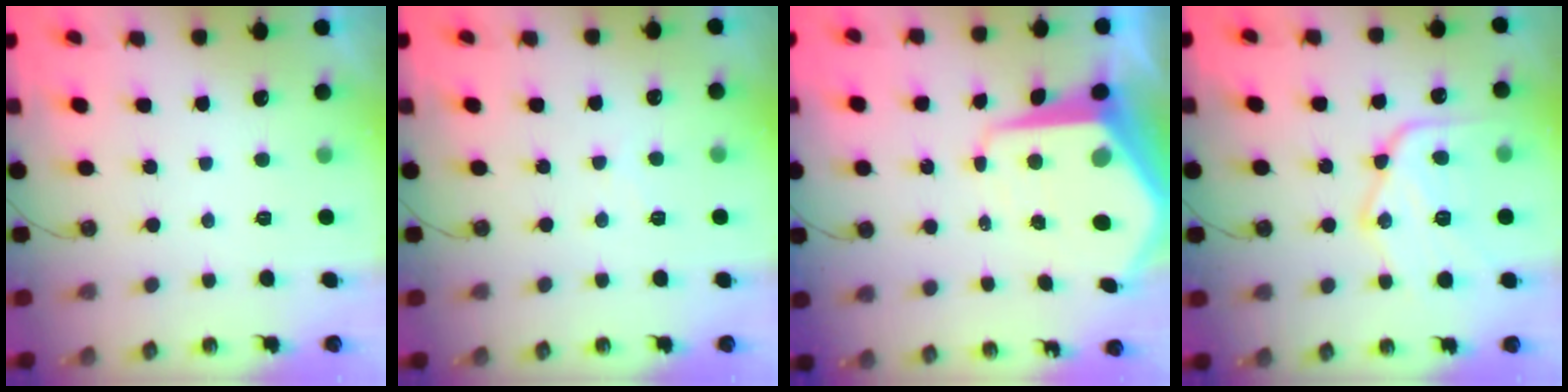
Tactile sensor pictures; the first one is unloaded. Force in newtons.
{"total": 4.7, "press": 4.6, "slide": 0.7}
{"total": 13.7, "press": 13.7, "slide": 1.1}
{"total": 18.4, "press": 18.3, "slide": 1.5}